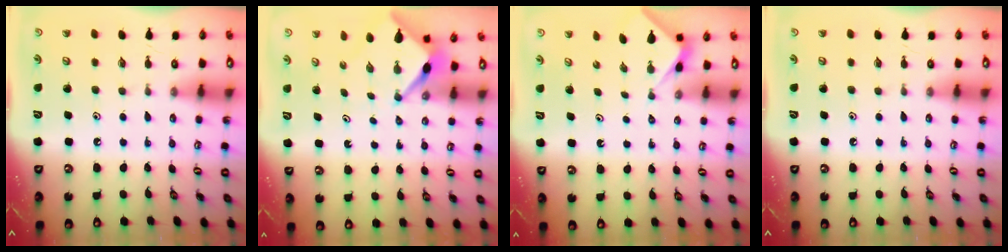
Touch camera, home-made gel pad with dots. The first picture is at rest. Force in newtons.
{"total": 3.5, "press": 3.5, "slide": 0.1}
{"total": 2.0, "press": 1.9, "slide": 0.4}
{"total": 0.0}